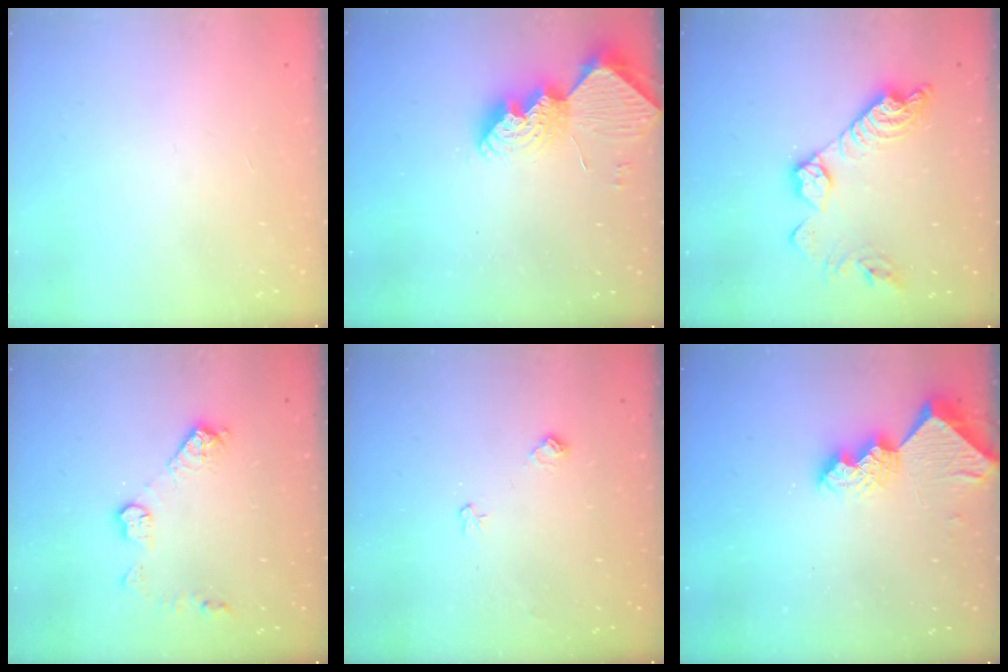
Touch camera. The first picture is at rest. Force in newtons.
{"total": 12.5, "press": 12.4, "slide": 1.0}
{"total": 15.4, "press": 15.4, "slide": 1.1}
{"total": 9.9, "press": 9.9, "slide": 0.6}
{"total": 6.2, "press": 6.2, "slide": 0.7}
{"total": 9.9, "press": 9.9, "slide": 0.7}